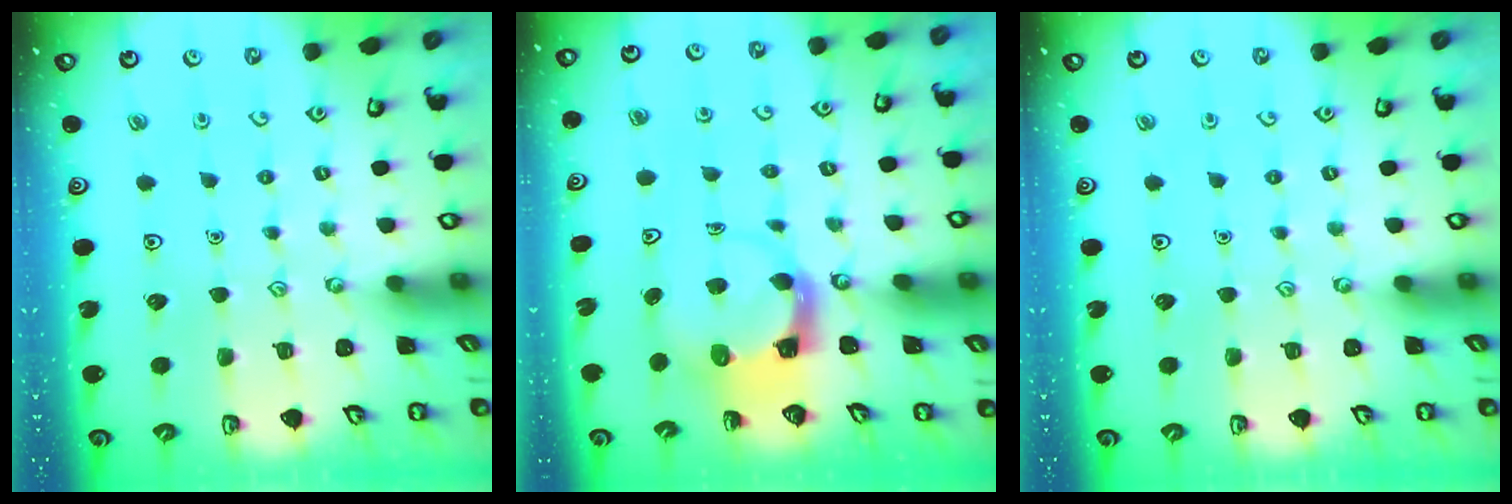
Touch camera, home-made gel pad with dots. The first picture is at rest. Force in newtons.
{"total": 3.7, "press": 3.7, "slide": 0.5}
{"total": 0.0}